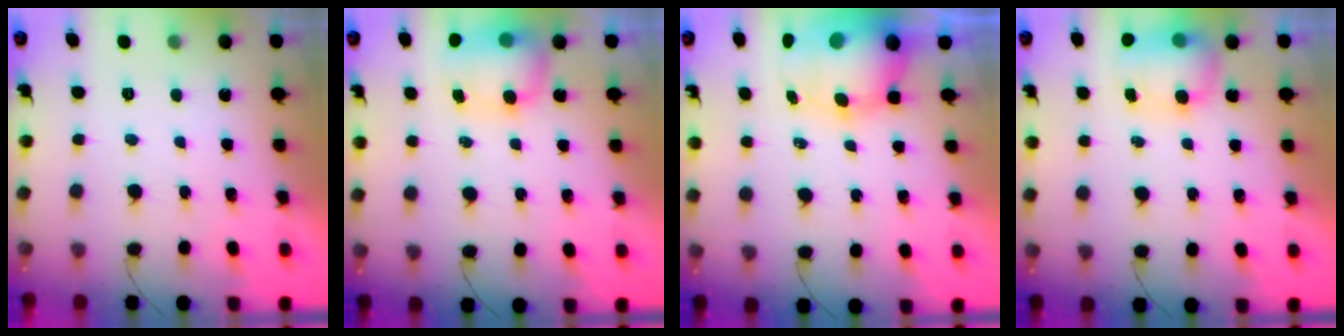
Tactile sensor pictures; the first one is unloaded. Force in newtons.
{"total": 7.5, "press": 7.4, "slide": 1.1}
{"total": 10.6, "press": 10.2, "slide": 2.9}
{"total": 7.5, "press": 7.5, "slide": 0.8}